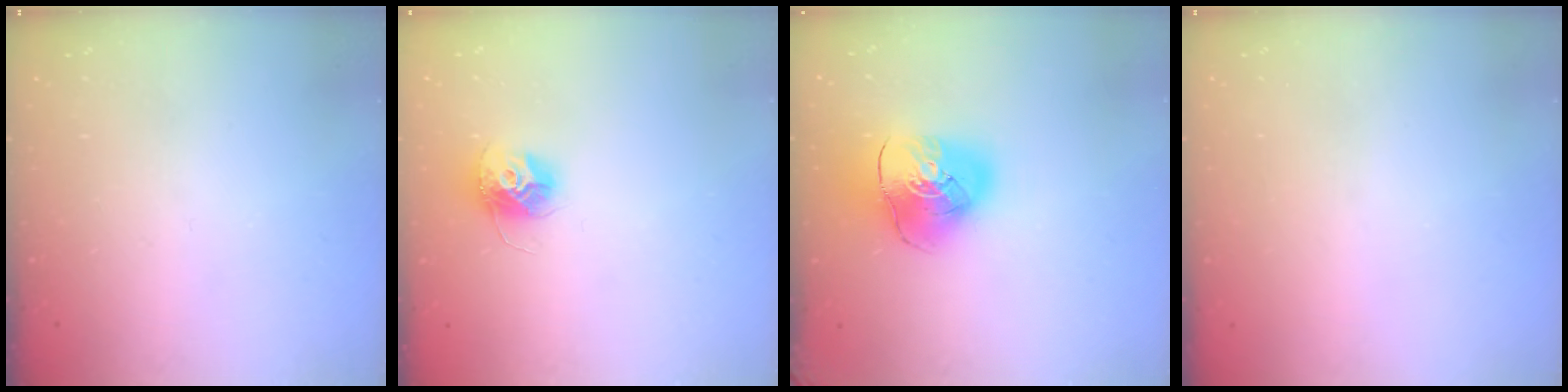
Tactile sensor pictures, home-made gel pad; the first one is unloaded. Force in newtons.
{"total": 10.9, "press": 10.9, "slide": 0.7}
{"total": 15.0, "press": 14.8, "slide": 2.2}
{"total": 0.9, "press": 0.9, "slide": 0.1}